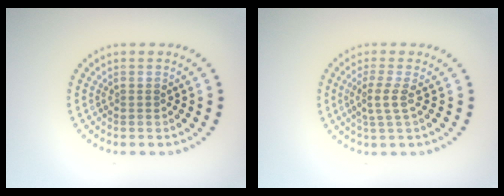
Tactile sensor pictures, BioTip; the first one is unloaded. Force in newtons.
{"total": 2.2, "press": 1.6, "slide": 1.5}